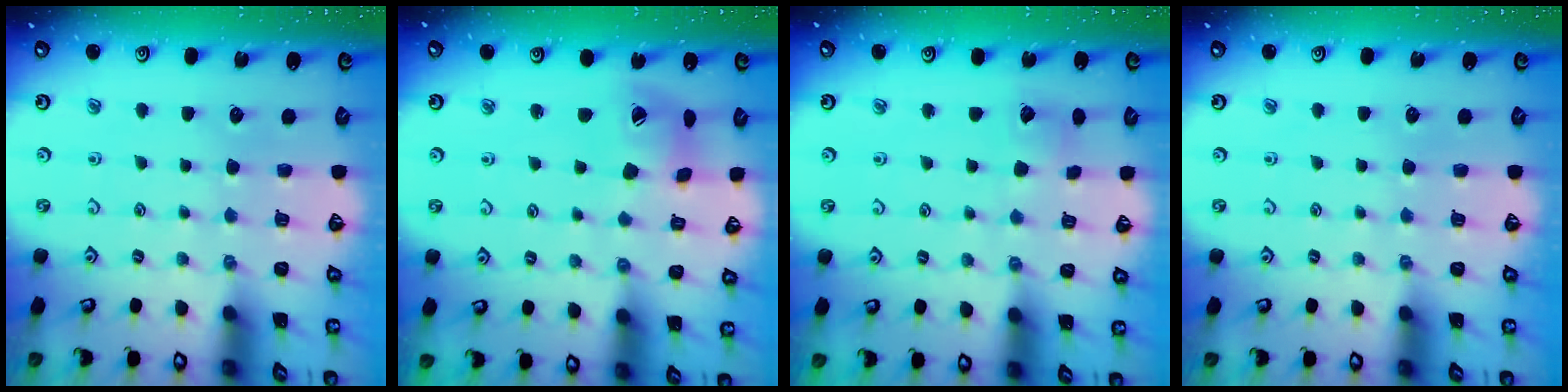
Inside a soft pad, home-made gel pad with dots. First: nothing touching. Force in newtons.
{"total": 9.9, "press": 9.8, "slide": 1.2}
{"total": 5.2, "press": 5.1, "slide": 0.8}
{"total": 0.0}